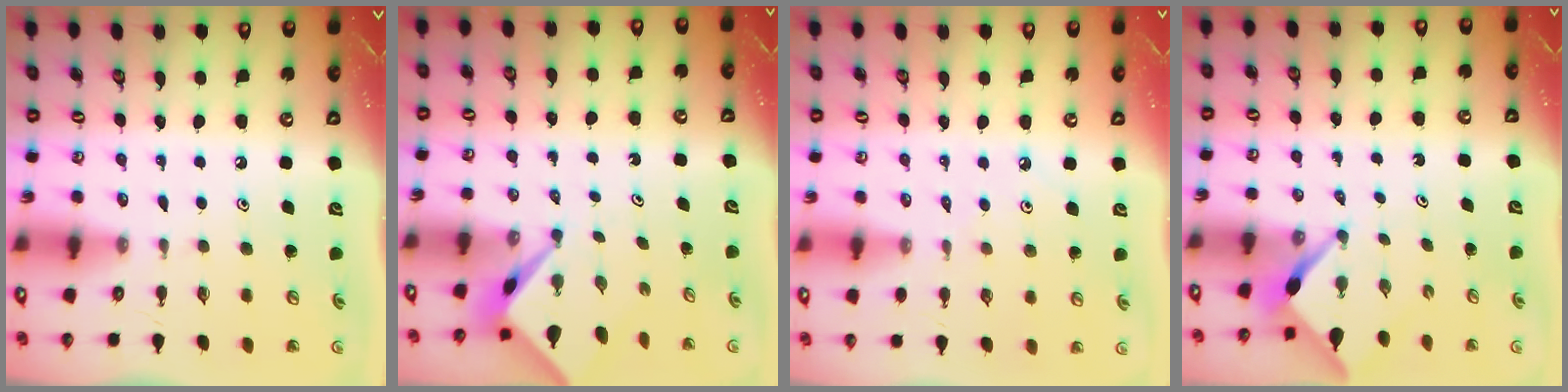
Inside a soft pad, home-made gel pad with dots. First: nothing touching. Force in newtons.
{"total": 2.2, "press": 2.2, "slide": 0.3}
{"total": 2.7, "press": 2.6, "slide": 0.5}
{"total": 2.4, "press": 2.4, "slide": 0.3}